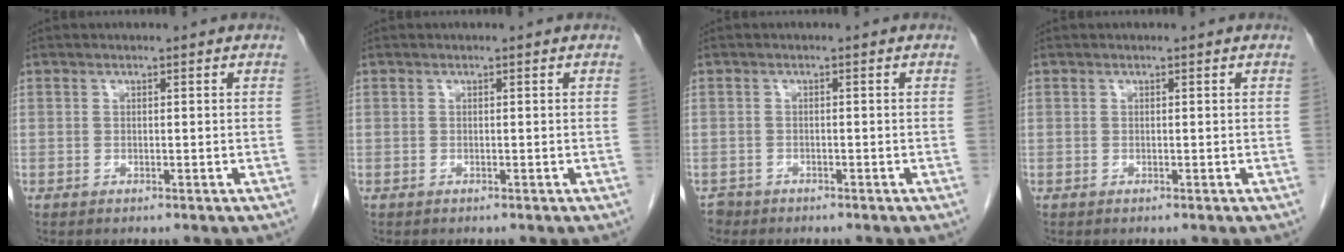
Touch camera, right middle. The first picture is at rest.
{"total": 0.0}
{"total": 1.6, "force": [-1.4, 0.8, -0.3], "torque": [-0.003, 0.000, -0.024]}
{"total": 0.0}